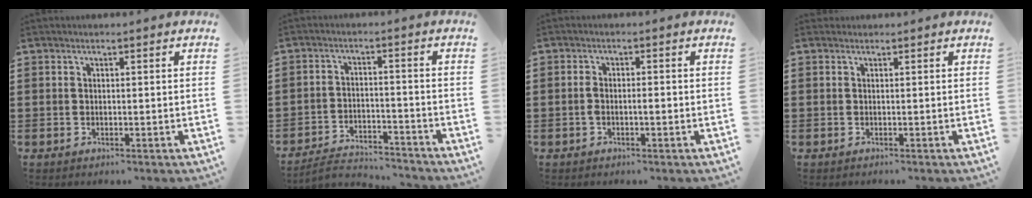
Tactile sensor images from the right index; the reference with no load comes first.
{"total": 3.7, "force": [-3.6, 0.4, 0.8], "torque": [-0.026, 0.003, -0.077]}
{"total": 1.9, "force": [-0.6, 0.4, 1.7], "torque": [-0.032, 0.003, -0.012]}
{"total": 0.0}